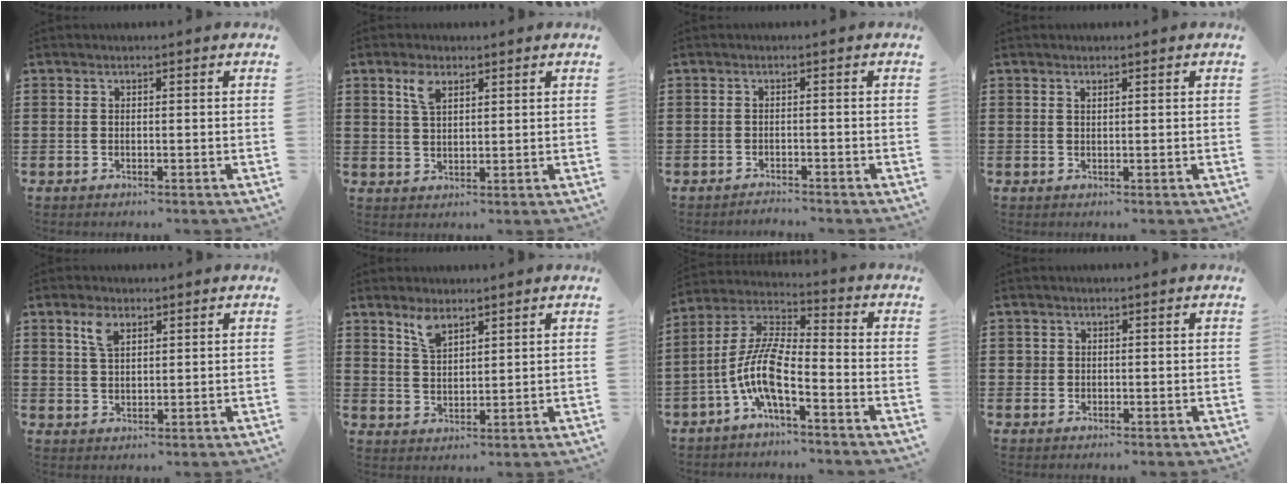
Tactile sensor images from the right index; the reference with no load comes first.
{"total": 3.7, "force": [2.2, 1.6, 2.5], "torque": [-0.057, 0.007, 0.039]}
{"total": 1.4, "force": [-1.4, 0.0, -0.1], "torque": [-0.002, 0.003, -0.030]}
{"total": 0.6, "force": [0.4, 0.2, 0.3], "torque": [-0.007, 0.002, 0.007]}
{"total": 3.9, "force": [2.3, 1.8, 2.5], "torque": [-0.059, 0.008, 0.041]}
{"total": 4.2, "force": [3.1, 1.7, 2.3], "torque": [-0.054, 0.003, 0.058]}
{"total": 9.5, "force": [-4.6, 2.3, 7.9], "torque": [-0.200, -0.023, -0.099]}
{"total": 1.1, "force": [0.2, 1.1, 0.2], "torque": [-0.006, 0.007, 0.002]}